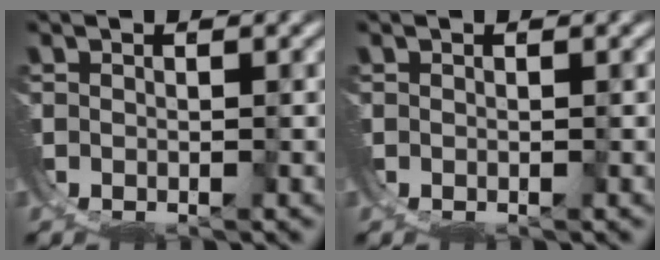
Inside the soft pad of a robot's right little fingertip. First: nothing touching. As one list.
[{"total": 0.0}]